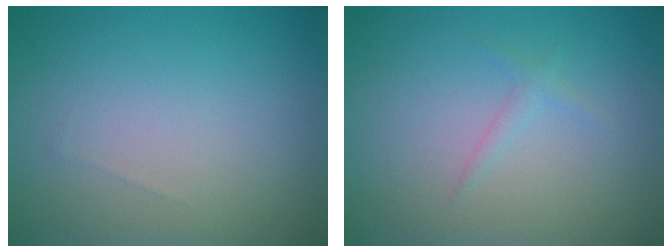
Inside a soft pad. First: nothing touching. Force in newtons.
{"total": 0.8, "press": 0.8, "slide": 0.0}